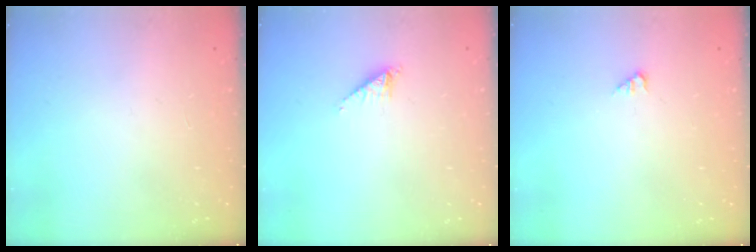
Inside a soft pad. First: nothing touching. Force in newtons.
{"total": 2.2, "press": 2.2, "slide": 0.3}
{"total": 1.2, "press": 1.1, "slide": 0.2}